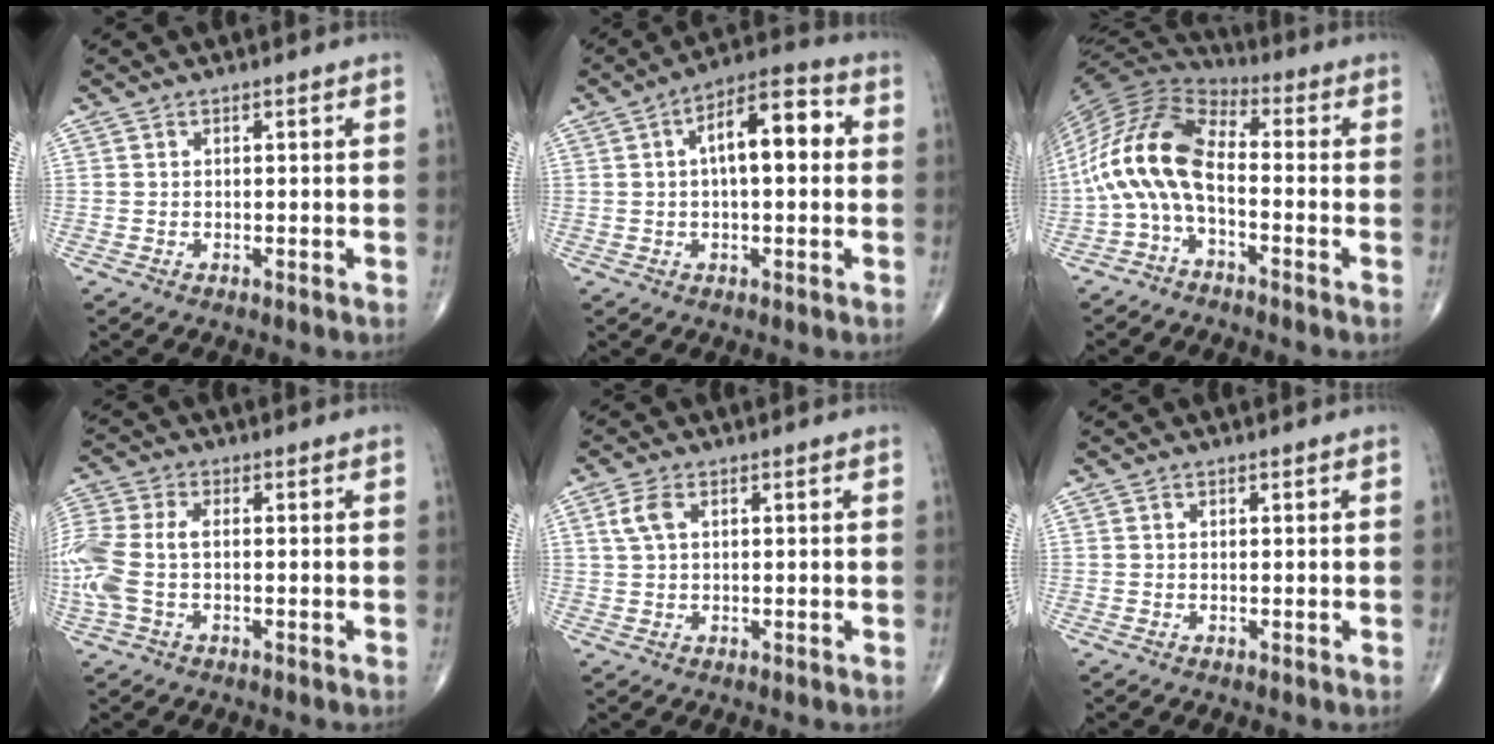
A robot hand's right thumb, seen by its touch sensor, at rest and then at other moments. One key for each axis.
{"total": 11.2, "fx": 1.7, "fy": 4.8, "fz": 10.0, "tx": -0.142, "ty": 0.027, "tz": 0.016}
{"total": 13.9, "fx": -2.7, "fy": 6.8, "fz": 11.8, "tx": -0.235, "ty": 0.057, "tz": -0.067}
{"total": 11.4, "fx": -0.8, "fy": 6.7, "fz": 9.2, "tx": -0.257, "ty": 0.017, "tz": -0.014}
{"total": 3.6, "fx": 1.2, "fy": 2.0, "fz": 2.7, "tx": -0.068, "ty": 0.010, "tz": 0.025}
{"total": 0.0}